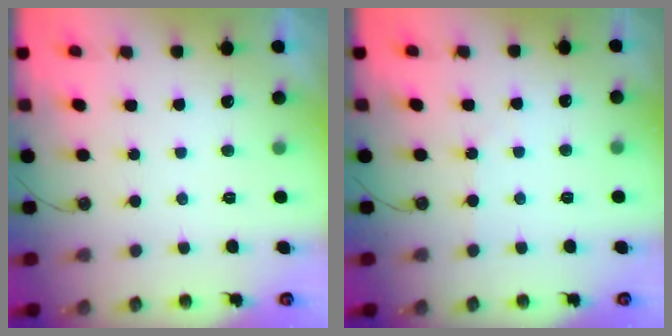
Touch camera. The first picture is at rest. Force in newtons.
{"total": 2.6, "press": 2.6, "slide": 0.5}